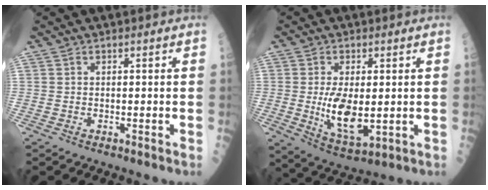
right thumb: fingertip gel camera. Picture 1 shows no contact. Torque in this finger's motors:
{"motor_torque": [1.33, 1.20, 0.93, -0.30, 0.09]}